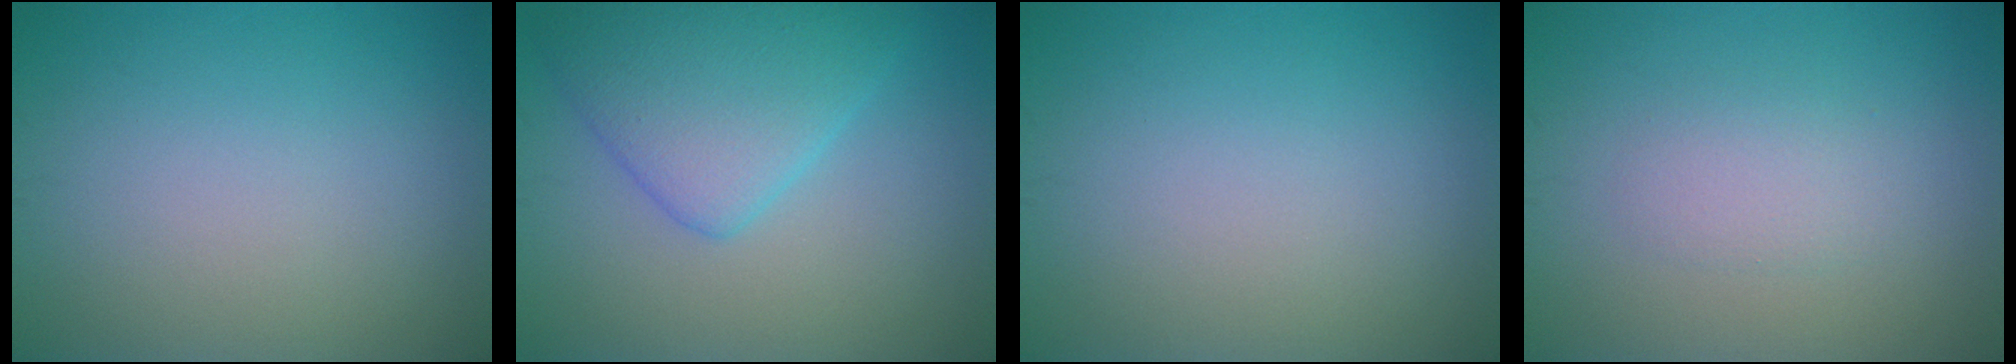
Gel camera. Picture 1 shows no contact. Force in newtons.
{"total": 5.7, "press": 5.6, "slide": 0.3}
{"total": 0.0}
{"total": 1.8, "press": 1.8, "slide": 0.1}